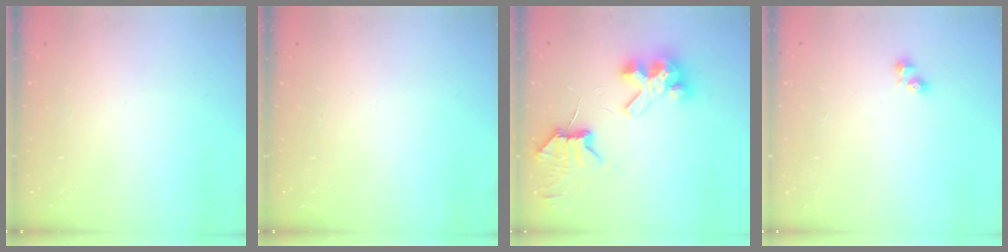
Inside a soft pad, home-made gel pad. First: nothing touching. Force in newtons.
{"total": 0.0}
{"total": 8.0, "press": 7.9, "slide": 1.0}
{"total": 2.6, "press": 2.6, "slide": 0.4}